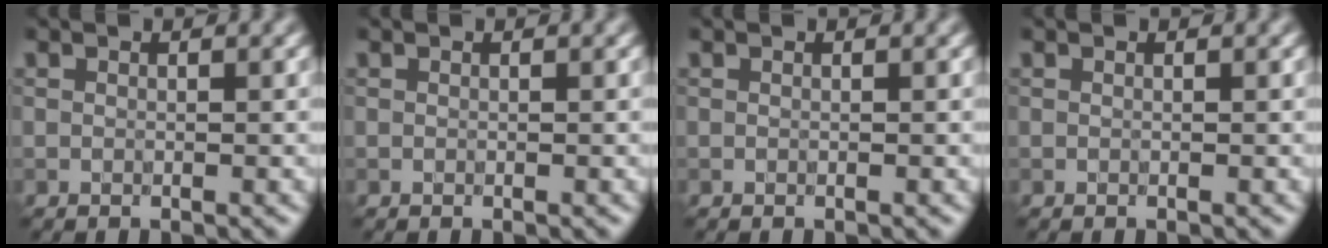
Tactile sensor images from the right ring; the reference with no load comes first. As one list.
[{"total": 0.0}, {"total": 0.0}, {"total": 0.0}]